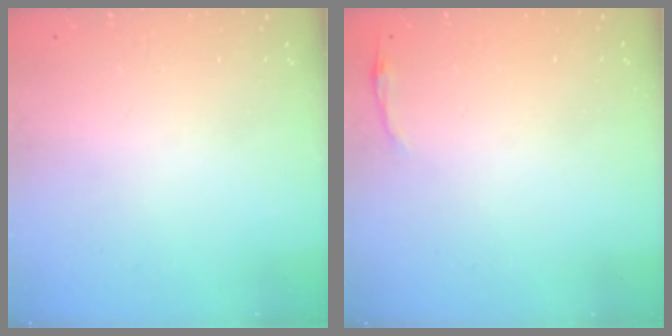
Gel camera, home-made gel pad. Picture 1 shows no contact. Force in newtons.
{"total": 2.9, "press": 2.8, "slide": 0.7}